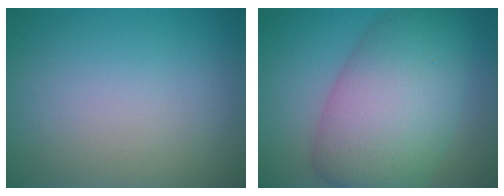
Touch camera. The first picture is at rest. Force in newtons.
{"total": 10.6, "press": 10.6, "slide": 0.4}